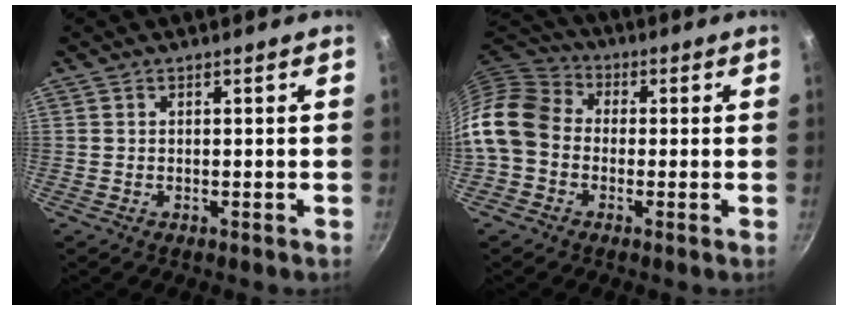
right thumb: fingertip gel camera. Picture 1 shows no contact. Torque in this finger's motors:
{"motor_torque": [0.63, 0.76, 0.83, -0.84, 0.35]}